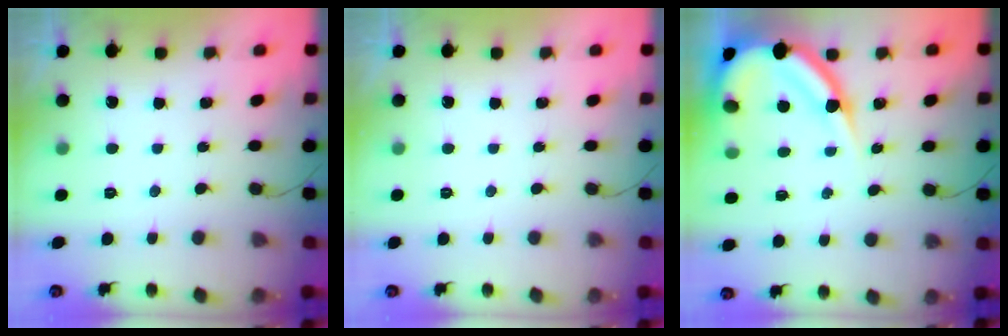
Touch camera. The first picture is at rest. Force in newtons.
{"total": 0.0}
{"total": 12.9, "press": 12.8, "slide": 1.3}